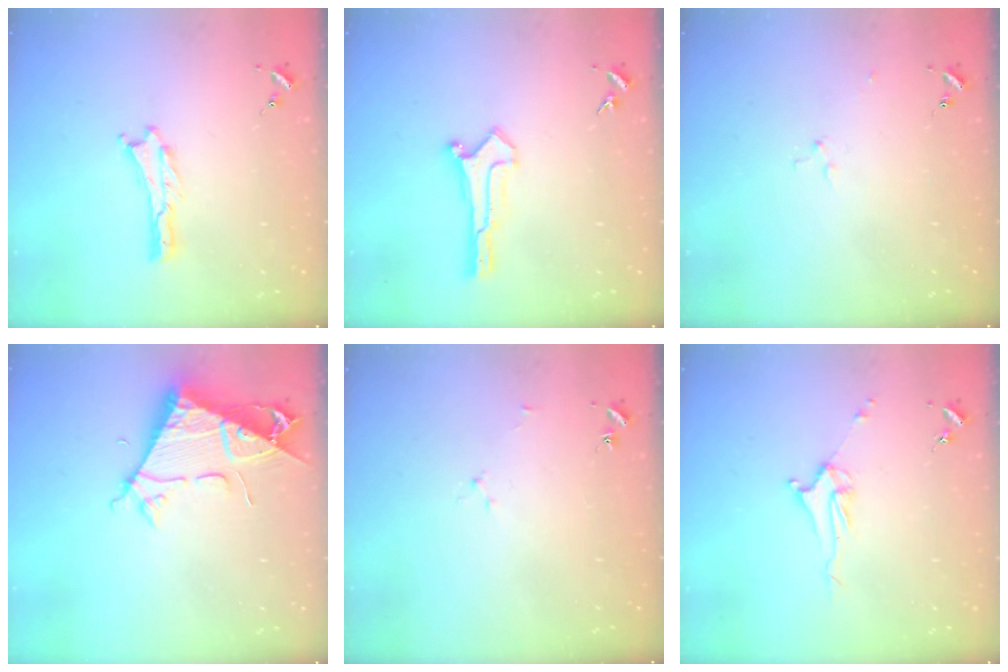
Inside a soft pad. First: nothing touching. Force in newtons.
{"total": 0.6, "press": 0.6, "slide": 0.0}
{"total": 2.9, "press": 2.9, "slide": 0.3}
{"total": 7.6, "press": 7.5, "slide": 0.9}
{"total": 1.9, "press": 1.9, "slide": 0.3}
{"total": 3.7, "press": 3.7, "slide": 0.5}